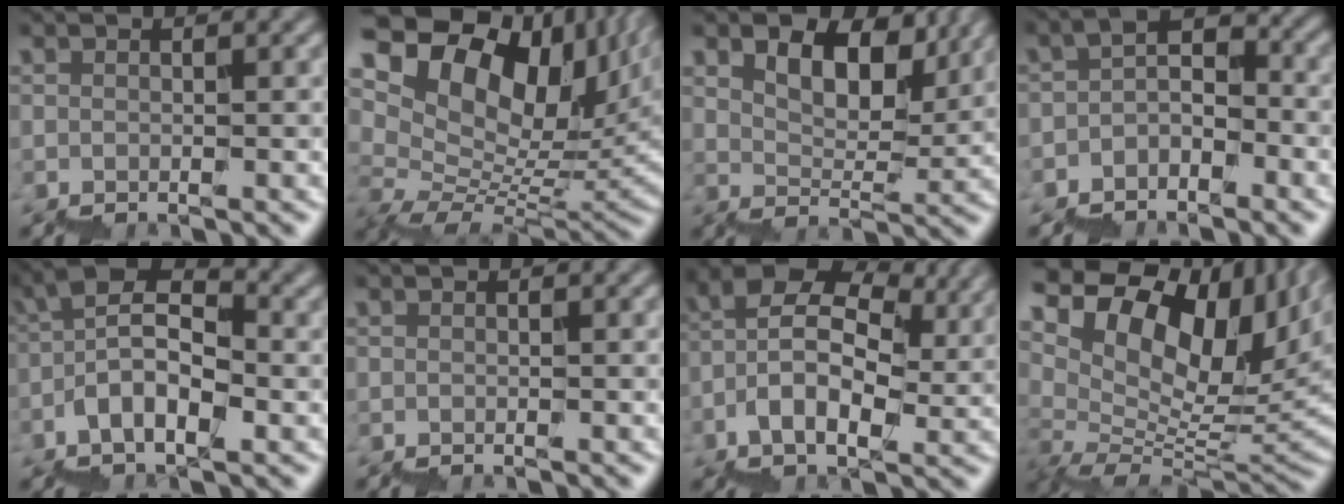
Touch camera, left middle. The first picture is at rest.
{"total": 16.1, "force": [10.0, 8.9, 8.9], "torque": [-0.156, 0.038, 0.189]}
{"total": 5.8, "force": [4.9, 2.0, 2.5], "torque": [-0.042, 0.013, 0.087]}
{"total": 2.2, "force": [-1.4, 1.2, 1.2], "torque": [-0.022, 0.016, -0.030]}
{"total": 5.5, "force": [-1.4, 2.4, 4.7], "torque": [-0.083, 0.028, -0.027]}
{"total": 0.0}
{"total": 9.7, "force": [1.3, 6.1, 7.4], "torque": [-0.137, 0.028, 0.016]}
{"total": 14.4, "force": [8.2, 7.0, 9.5], "torque": [-0.163, 0.025, 0.161]}